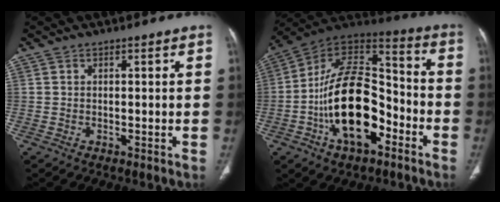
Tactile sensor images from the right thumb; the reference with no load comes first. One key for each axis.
{"total": 21.6, "fx": -7.2, "fy": 11.6, "fz": 16.7, "tx": -0.263, "ty": 0.060, "tz": -0.122}